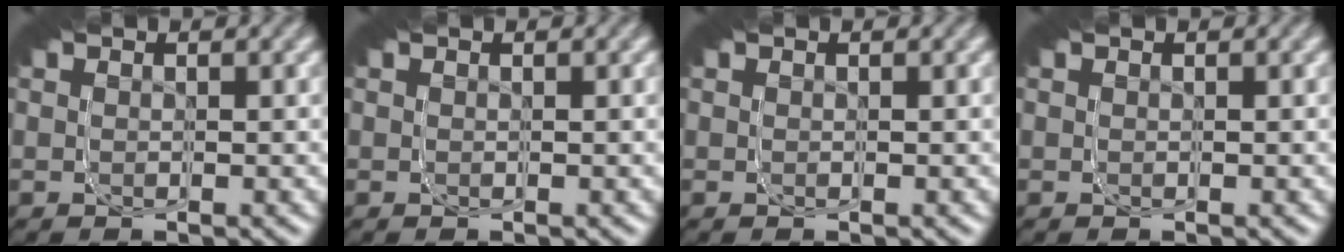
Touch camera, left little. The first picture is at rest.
{"total": 0.0}
{"total": 0.0}
{"total": 0.0}